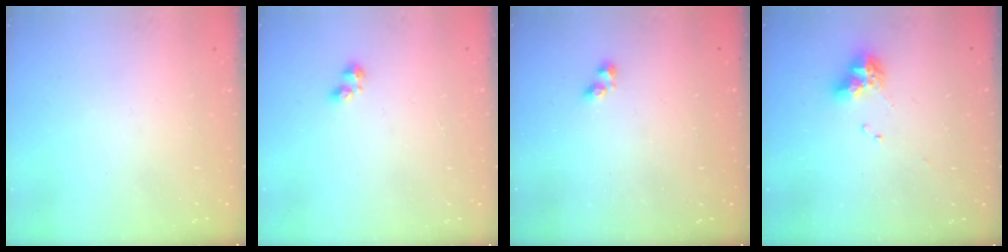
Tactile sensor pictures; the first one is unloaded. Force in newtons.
{"total": 2.4, "press": 2.3, "slide": 0.8}
{"total": 0.9, "press": 0.4, "slide": 0.8}
{"total": 9.0, "press": 8.9, "slide": 0.9}